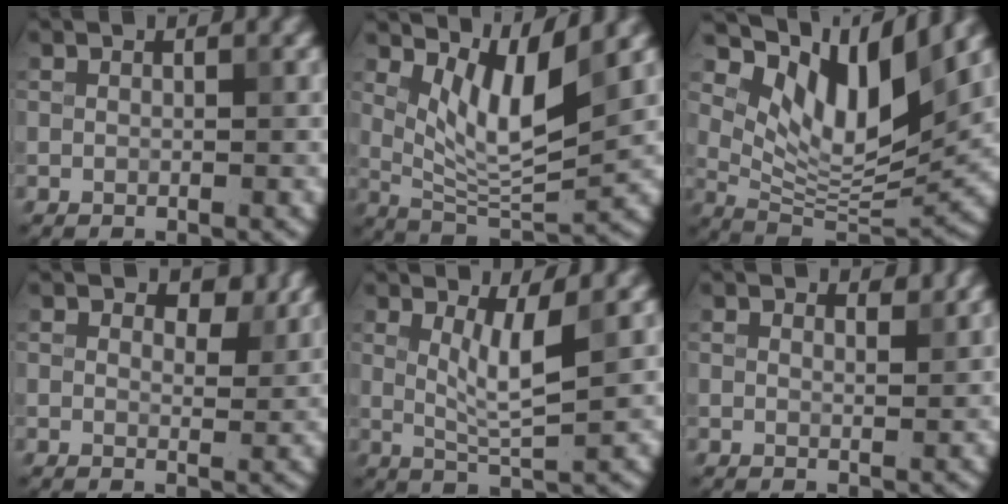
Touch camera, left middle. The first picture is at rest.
{"total": 6.1, "force": [2.9, 1.7, 5.1], "torque": [-0.094, -0.016, 0.058]}
{"total": 9.9, "force": [5.2, 3.8, 7.6], "torque": [-0.122, -0.013, 0.102]}
{"total": 2.5, "force": [1.8, 1.2, 1.3], "torque": [-0.019, -0.005, 0.024]}
{"total": 3.6, "force": [1.2, 0.7, 3.3], "torque": [-0.061, -0.012, 0.026]}
{"total": 1.3, "force": [1.2, 0.3, 0.3], "torque": [-0.007, -0.002, 0.015]}